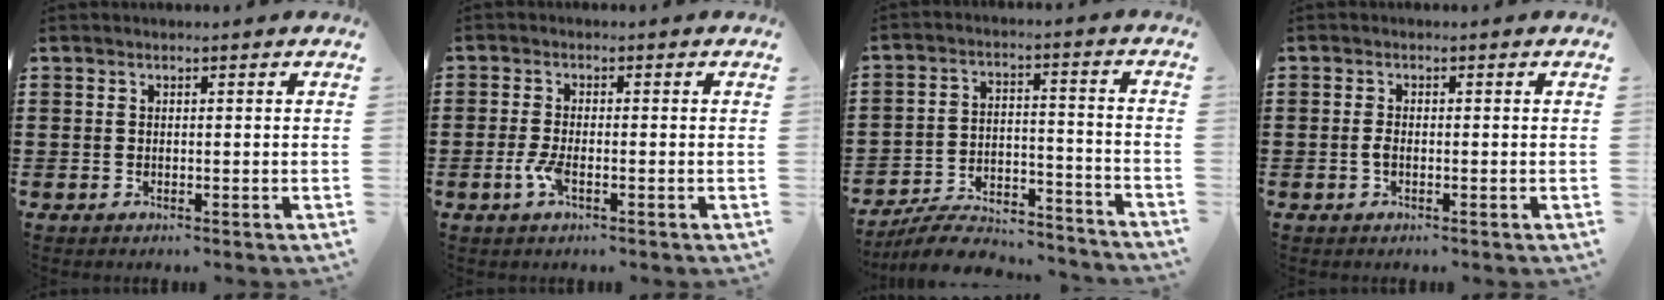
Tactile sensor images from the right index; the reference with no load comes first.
{"total": 3.0, "force": [-1.4, 0.7, 2.6], "torque": [-0.065, -0.008, -0.030]}
{"total": 7.4, "force": [-6.9, 1.5, 2.1], "torque": [-0.039, 0.016, -0.134]}
{"total": 1.3, "force": [-0.4, 0.4, 1.1], "torque": [-0.030, -0.003, -0.011]}